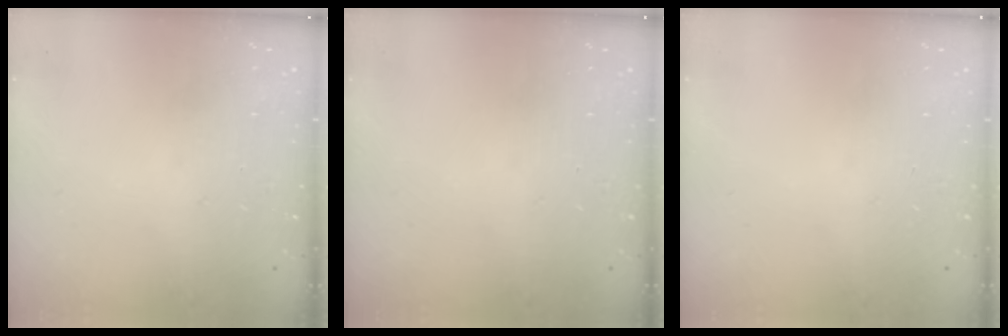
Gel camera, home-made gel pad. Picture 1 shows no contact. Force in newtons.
{"total": 0.0}
{"total": 0.0}